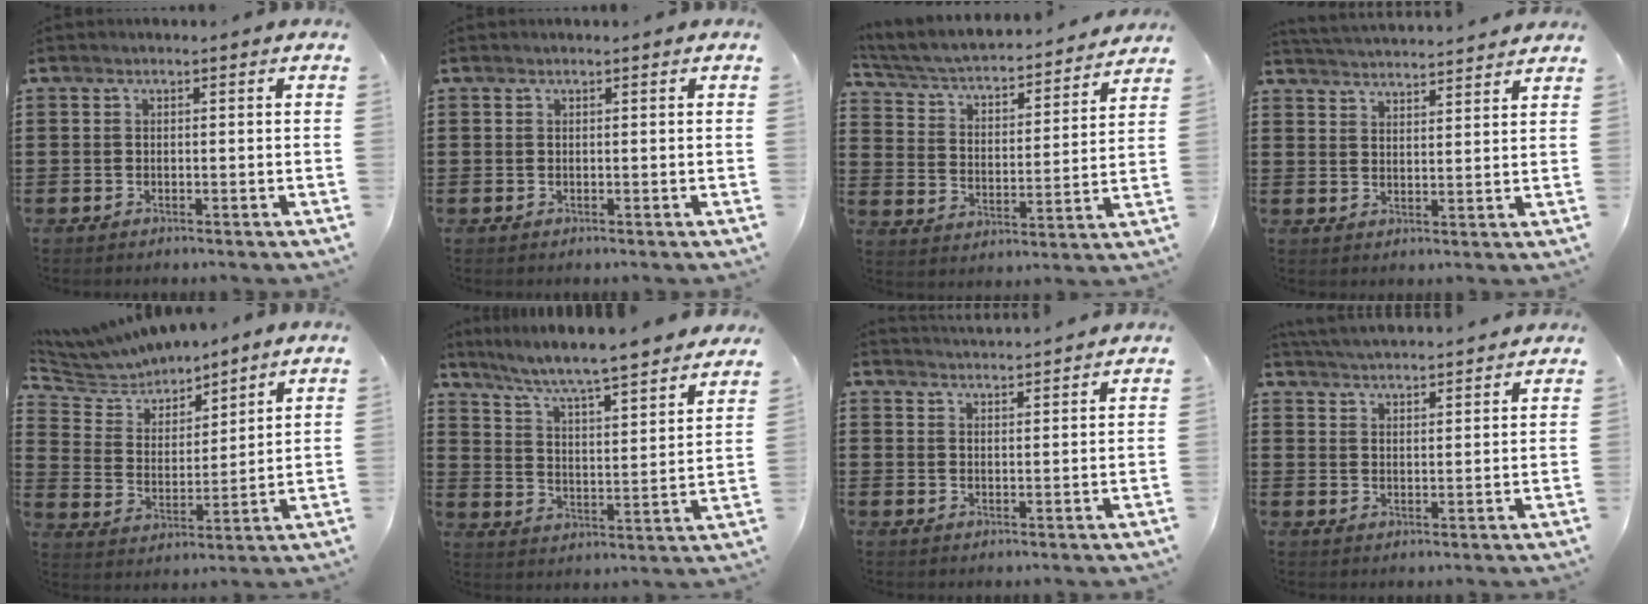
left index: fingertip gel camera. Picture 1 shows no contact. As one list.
[{"total": 0.0}, {"total": 3.4, "force": [3.1, 0.6, 1.4], "torque": [-0.044, -0.030, 0.042]}, {"total": 3.5, "force": [3.5, -0.4, -0.1], "torque": [-0.012, -0.021, 0.062]}, {"total": 6.1, "force": [5.9, 1.2, 0.3], "torque": [-0.043, -0.035, 0.103]}, {"total": 5.9, "force": [5.4, -0.5, 2.4], "torque": [-0.071, -0.048, 0.083]}, {"total": 3.0, "force": [2.9, -0.4, -0.1], "torque": [-0.006, -0.014, 0.055]}, {"total": 3.9, "force": [3.9, -0.4, 0.1], "torque": [-0.016, -0.019, 0.069]}]